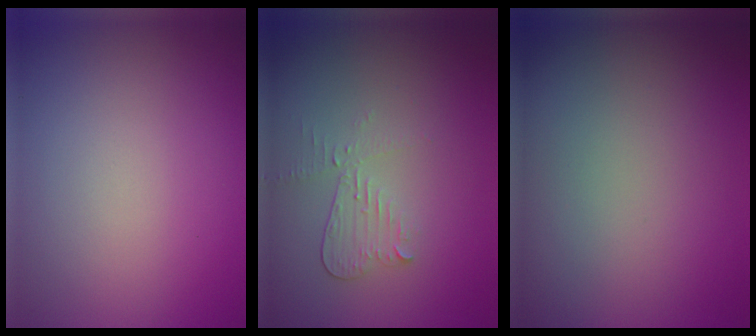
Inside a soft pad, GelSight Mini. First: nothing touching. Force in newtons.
{"total": 2.1, "press": 2.0, "slide": 0.5}
{"total": 0.0}